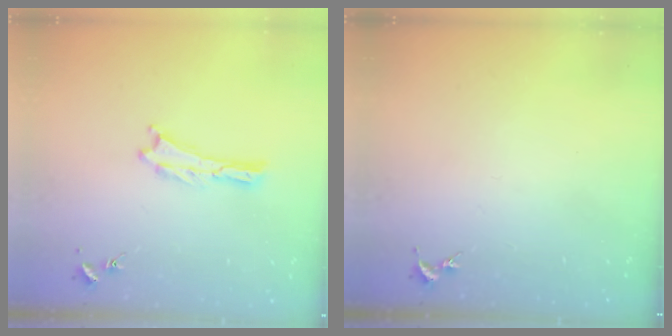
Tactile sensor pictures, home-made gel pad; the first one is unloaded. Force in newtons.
{"total": 0.0}